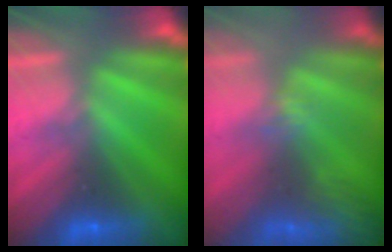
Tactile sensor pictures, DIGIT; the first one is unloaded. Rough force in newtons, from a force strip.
{"total": 3.5}